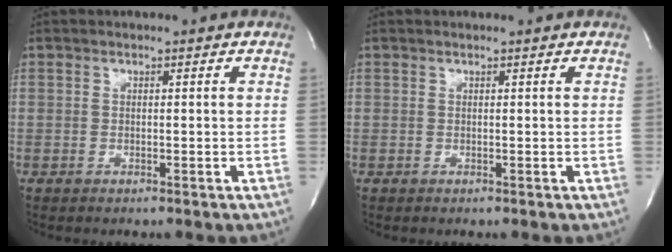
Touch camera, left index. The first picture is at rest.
{"total": 0.0}